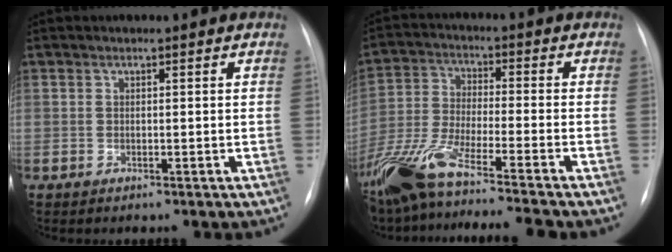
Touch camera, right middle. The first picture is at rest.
{"total": 17.4, "force": [-13.9, -0.5, 10.3], "torque": [-0.229, -0.037, -0.249]}